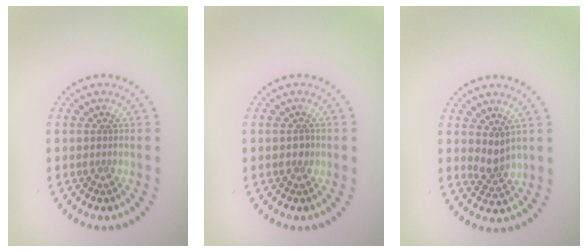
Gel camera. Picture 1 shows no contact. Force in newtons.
{"total": 0.8, "press": 0.8, "slide": 0.1}
{"total": 1.9, "press": 1.5, "slide": 1.2}